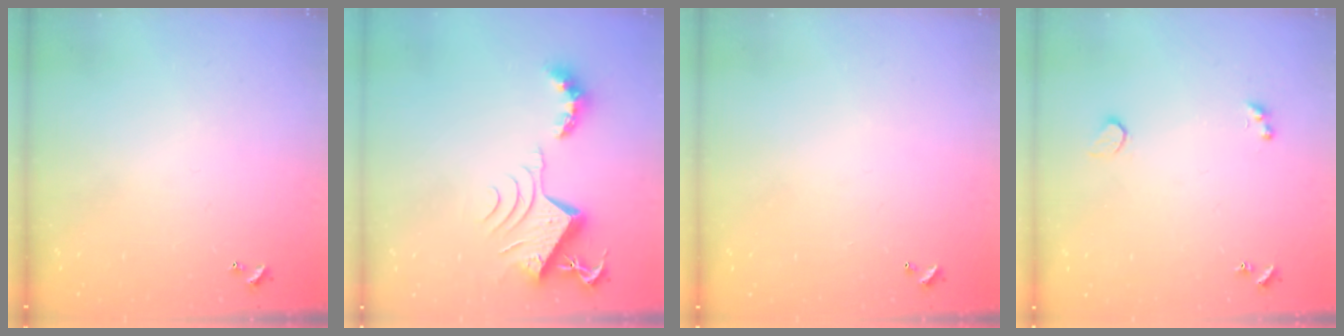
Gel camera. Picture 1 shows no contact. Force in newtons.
{"total": 9.4, "press": 9.3, "slide": 1.0}
{"total": 2.9, "press": 2.9, "slide": 0.1}
{"total": 2.6, "press": 2.2, "slide": 1.2}